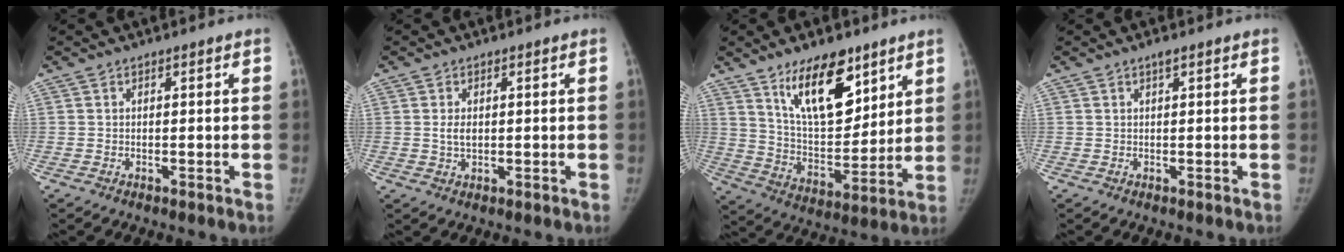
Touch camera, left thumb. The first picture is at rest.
{"total": 2.2, "force": [0.3, 1.3, 1.8], "torque": [-0.033, -0.005, 0.007]}
{"total": 15.9, "force": [9.8, 7.1, 10.3], "torque": [-0.122, -0.065, 0.177]}
{"total": 0.9, "force": [0.5, 0.1, 0.7], "torque": [-0.010, 0.003, 0.009]}